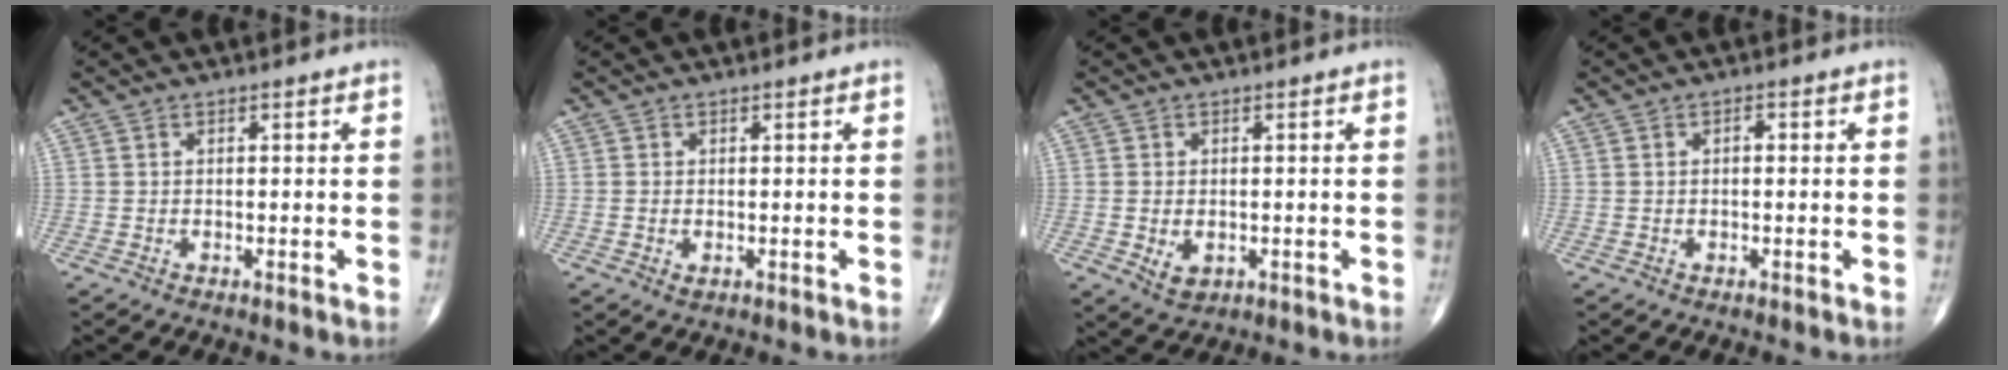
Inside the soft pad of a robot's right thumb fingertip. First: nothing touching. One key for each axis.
{"total": 0.8, "fx": -0.2, "fy": 0.5, "fz": 0.6, "tx": -0.009, "ty": 0.001, "tz": -0.002}
{"total": 3.4, "fx": -0.7, "fy": 2.3, "fz": 2.4, "tx": -0.032, "ty": -0.003, "tz": -0.002}
{"total": 1.0, "fx": 0.0, "fy": 0.5, "fz": 0.8, "tx": -0.006, "ty": 0.004, "tz": -0.003}